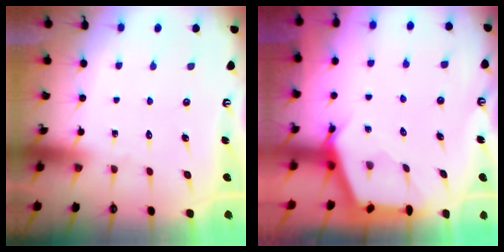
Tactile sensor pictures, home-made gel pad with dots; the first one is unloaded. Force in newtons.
{"total": 2.6, "press": 2.6, "slide": 0.3}